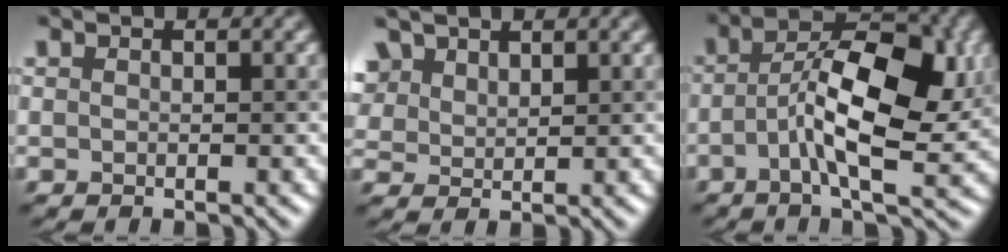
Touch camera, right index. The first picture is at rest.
{"total": 3.5, "force": [2.5, 2.0, 1.4], "torque": [-0.047, 0.007, 0.058]}
{"total": 9.2, "force": [-0.6, 3.5, 8.5], "torque": [-0.140, 0.011, -0.016]}